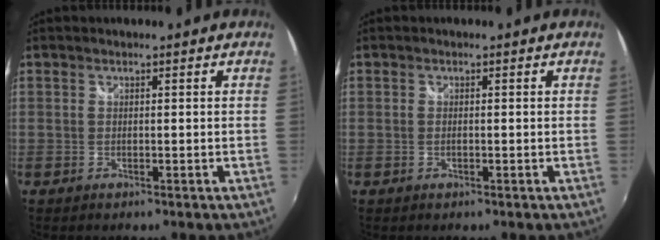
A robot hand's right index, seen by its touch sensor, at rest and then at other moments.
{"total": 0.7, "force": [-0.3, 0.4, 0.6], "torque": [-0.013, -0.001, -0.006]}